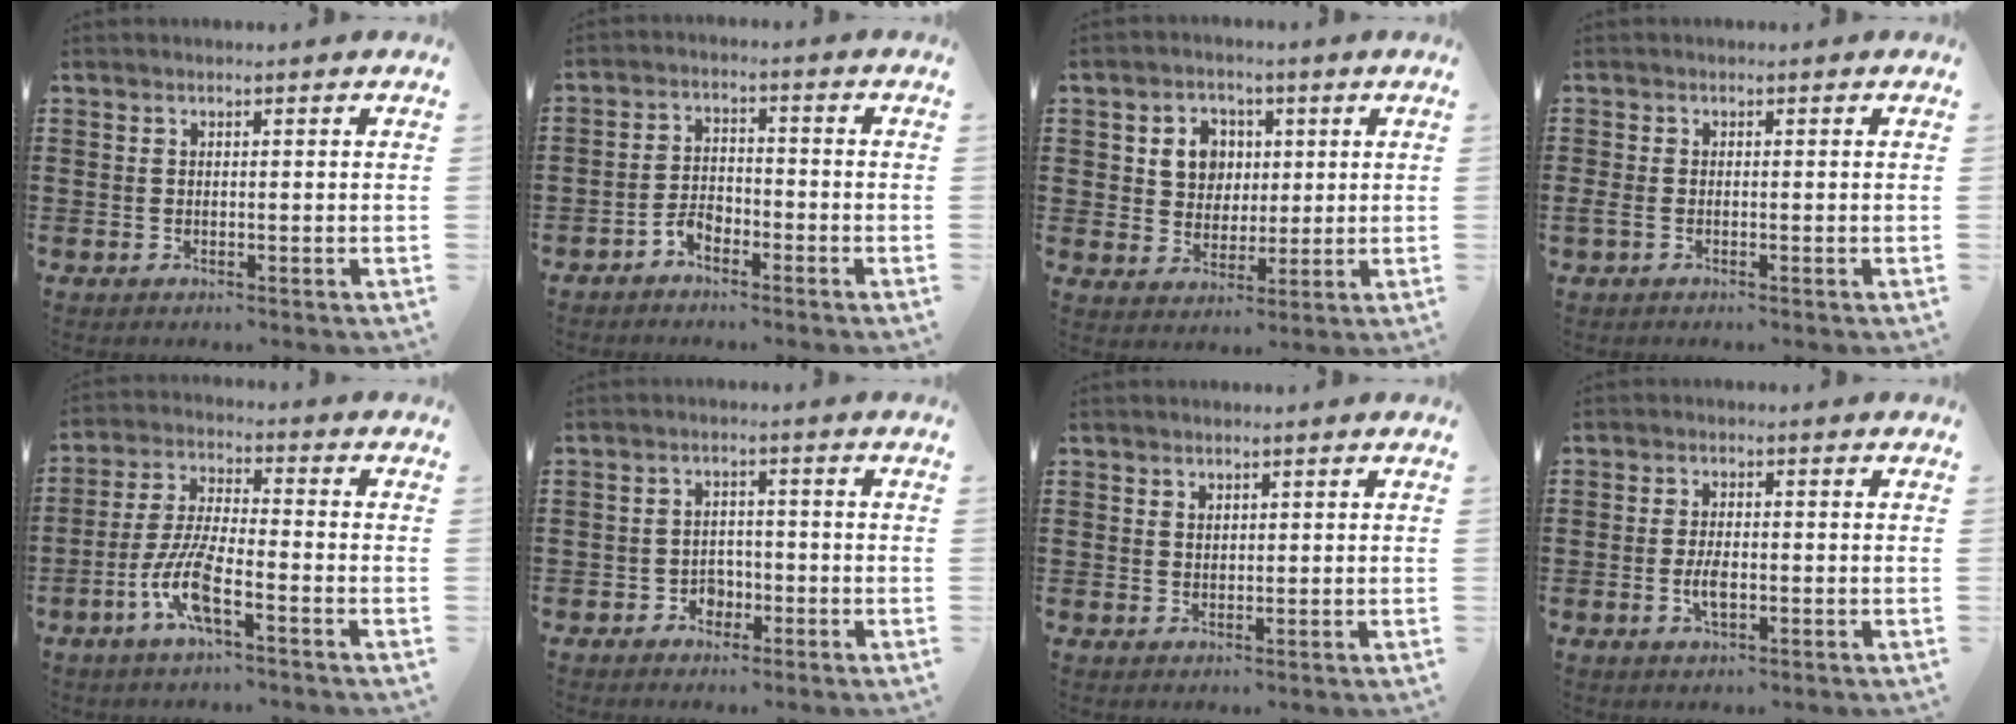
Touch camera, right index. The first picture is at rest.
{"total": 3.2, "force": [-2.4, 1.6, 1.5], "torque": [-0.036, 0.005, -0.050]}
{"total": 6.0, "force": [1.5, 5.4, 2.3], "torque": [-0.061, 0.016, 0.023]}
{"total": 1.0, "force": [-0.8, 0.2, 0.7], "torque": [-0.022, -0.006, -0.017]}
{"total": 8.5, "force": [-4.1, 2.0, 7.2], "torque": [-0.169, -0.012, -0.082]}
{"total": 2.6, "force": [-1.5, 2.0, 0.8], "torque": [-0.022, 0.004, -0.032]}
{"total": 1.2, "force": [0.9, 0.7, 0.2], "torque": [-0.006, 0.003, 0.018]}
{"total": 3.4, "force": [-0.8, 1.4, 3.0], "torque": [-0.069, -0.004, -0.017]}